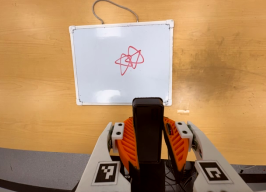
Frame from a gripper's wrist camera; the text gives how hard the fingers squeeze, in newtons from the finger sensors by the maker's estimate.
{"total": 4.7, "left": 3.4, "right": 6.1}